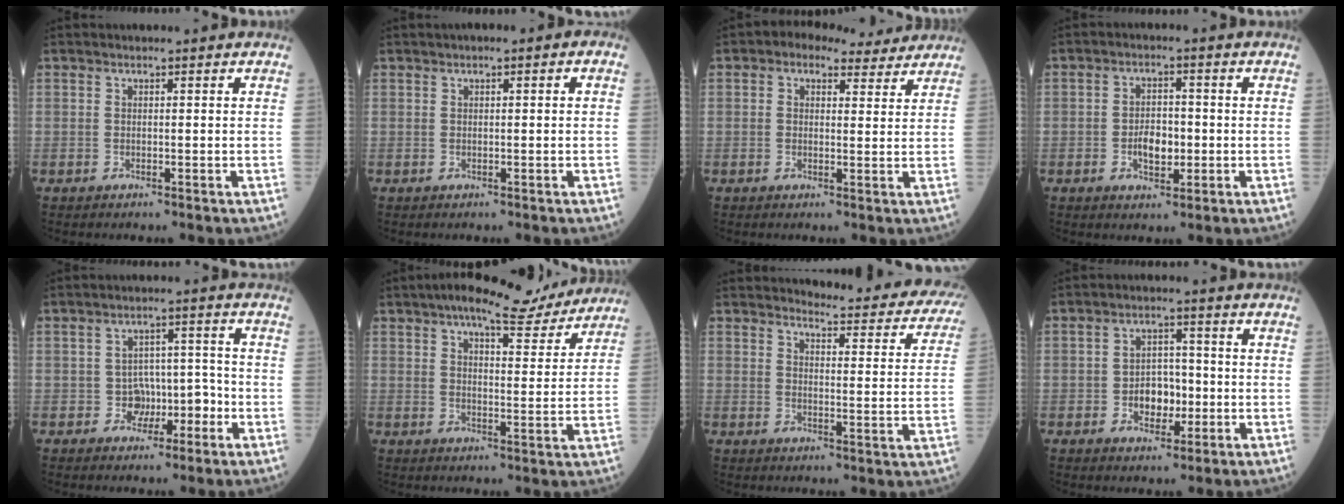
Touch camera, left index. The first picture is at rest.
{"total": 1.7, "force": [0.5, 0.5, 1.5], "torque": [-0.024, 0.010, 0.006]}
{"total": 5.9, "force": [4.7, 3.1, 2.0], "torque": [-0.027, 0.024, 0.058]}
{"total": 4.3, "force": [-0.9, 2.4, 3.5], "torque": [-0.061, 0.003, -0.014]}
{"total": 4.4, "force": [-1.8, 3.7, 1.7], "torque": [-0.013, 0.021, -0.026]}
{"total": 12.9, "force": [11.1, 2.9, 5.9], "torque": [-0.083, 0.009, 0.143]}
{"total": 16.0, "force": [15.4, 1.7, 3.7], "torque": [-0.027, -0.079, 0.156]}
{"total": 5.1, "force": [-1.1, 3.4, 3.6], "torque": [-0.058, 0.010, -0.016]}